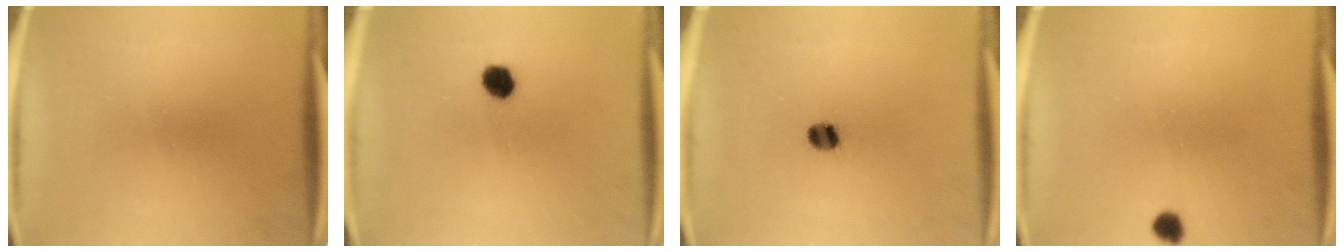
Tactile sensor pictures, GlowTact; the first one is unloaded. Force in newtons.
{"total": 3.9}
{"total": 3.5}
{"total": 2.0}